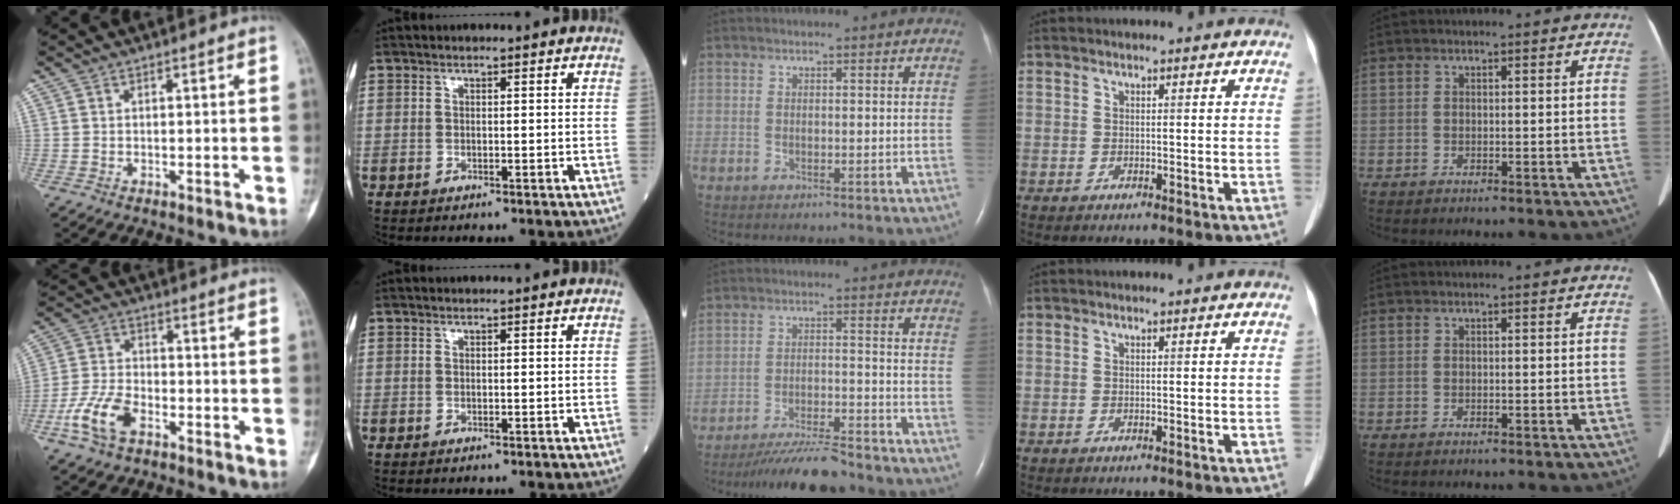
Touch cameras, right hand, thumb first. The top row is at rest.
{"thumb": {"total": 8.9, "force": [-4.4, 4.8, 6.1], "torque": [-0.134, 0.020, -0.087]}, "middle": {"total": 9.6, "force": [-8.9, 0.4, 3.7], "torque": [-0.060, -0.018, -0.149]}}